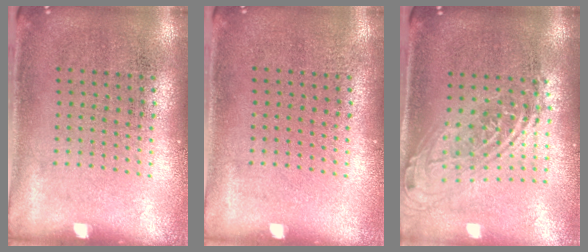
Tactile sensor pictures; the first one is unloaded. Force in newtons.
{"total": 0.0}
{"total": 2.0, "press": 1.5, "slide": 1.2}